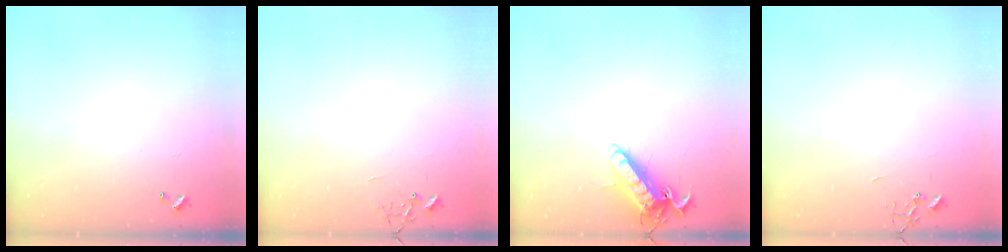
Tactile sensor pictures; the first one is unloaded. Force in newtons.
{"total": 6.4, "press": 6.4, "slide": 0.6}
{"total": 12.9, "press": 12.8, "slide": 1.7}
{"total": 0.0}